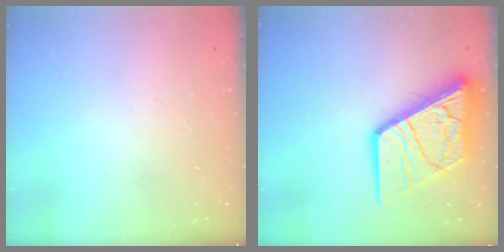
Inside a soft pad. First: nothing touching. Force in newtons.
{"total": 19.3, "press": 19.1, "slide": 2.1}